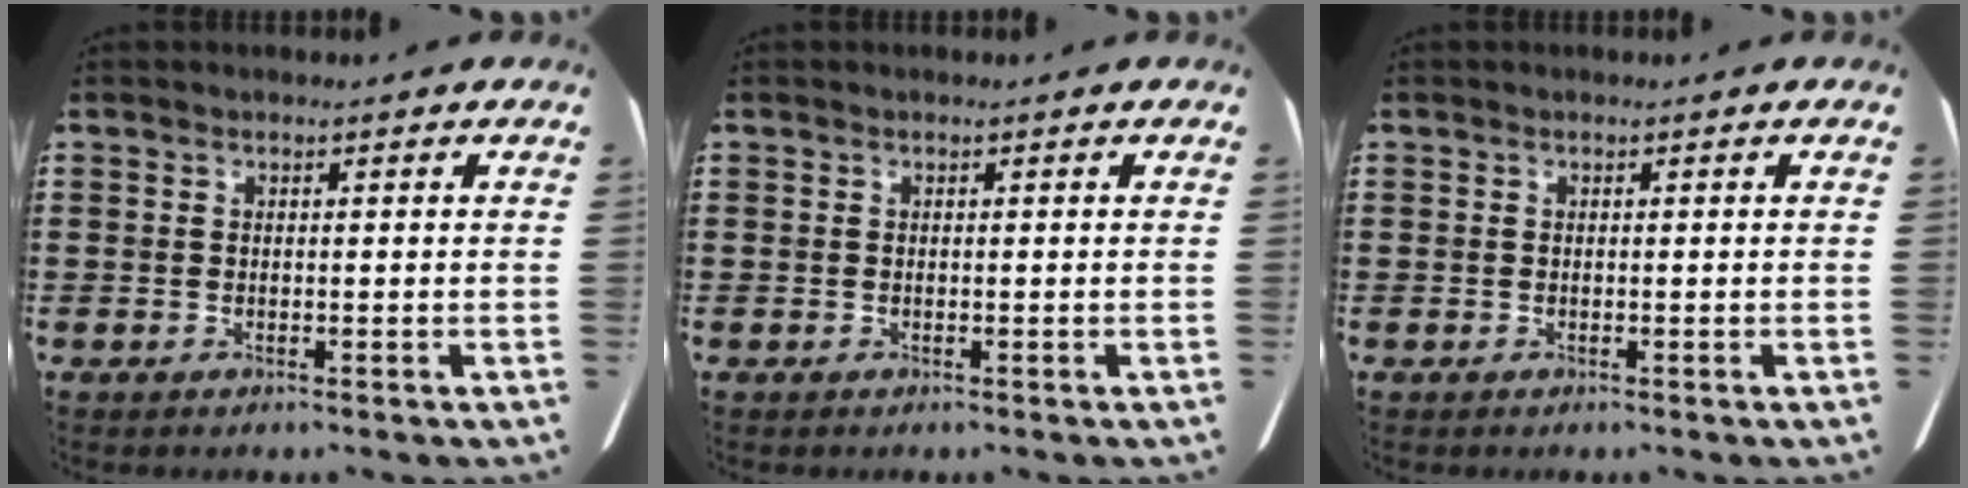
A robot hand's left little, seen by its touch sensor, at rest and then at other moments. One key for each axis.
{"total": 0.0}
{"total": 0.0}